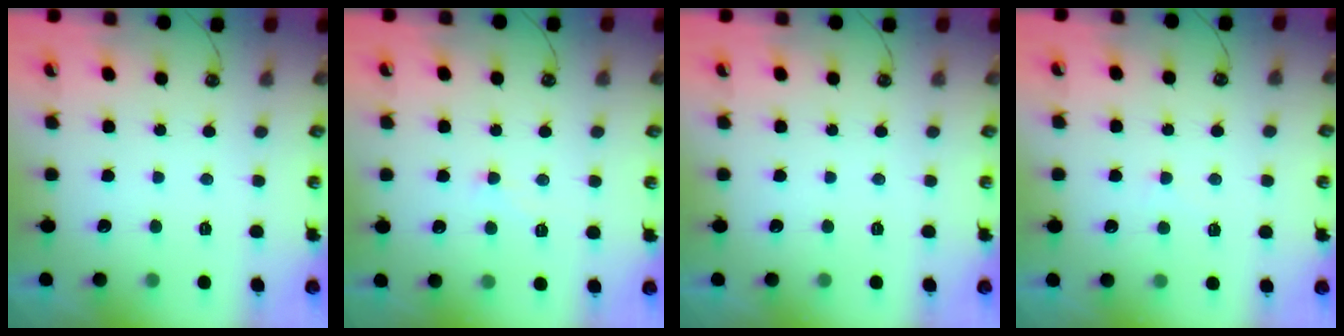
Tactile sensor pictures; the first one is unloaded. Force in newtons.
{"total": 0.8, "press": 0.6, "slide": 0.5}
{"total": 0.0}
{"total": 3.2, "press": 3.1, "slide": 0.9}